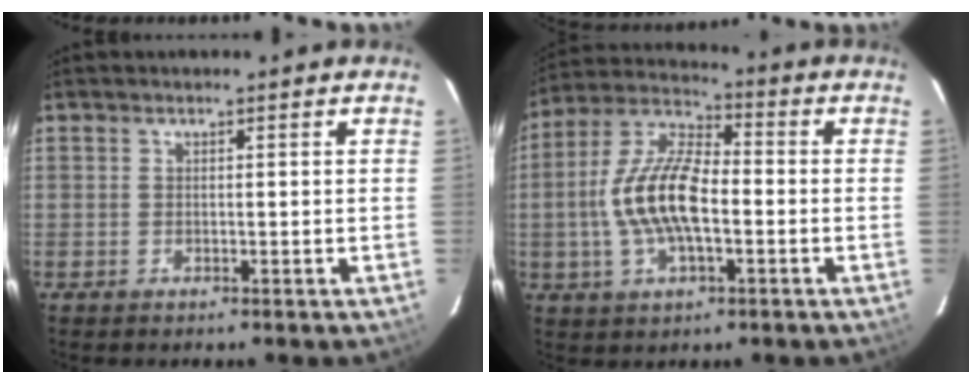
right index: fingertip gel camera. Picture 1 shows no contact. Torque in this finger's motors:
{"motor_torque": [1.36, -0.78, 1.05, 0.21]}